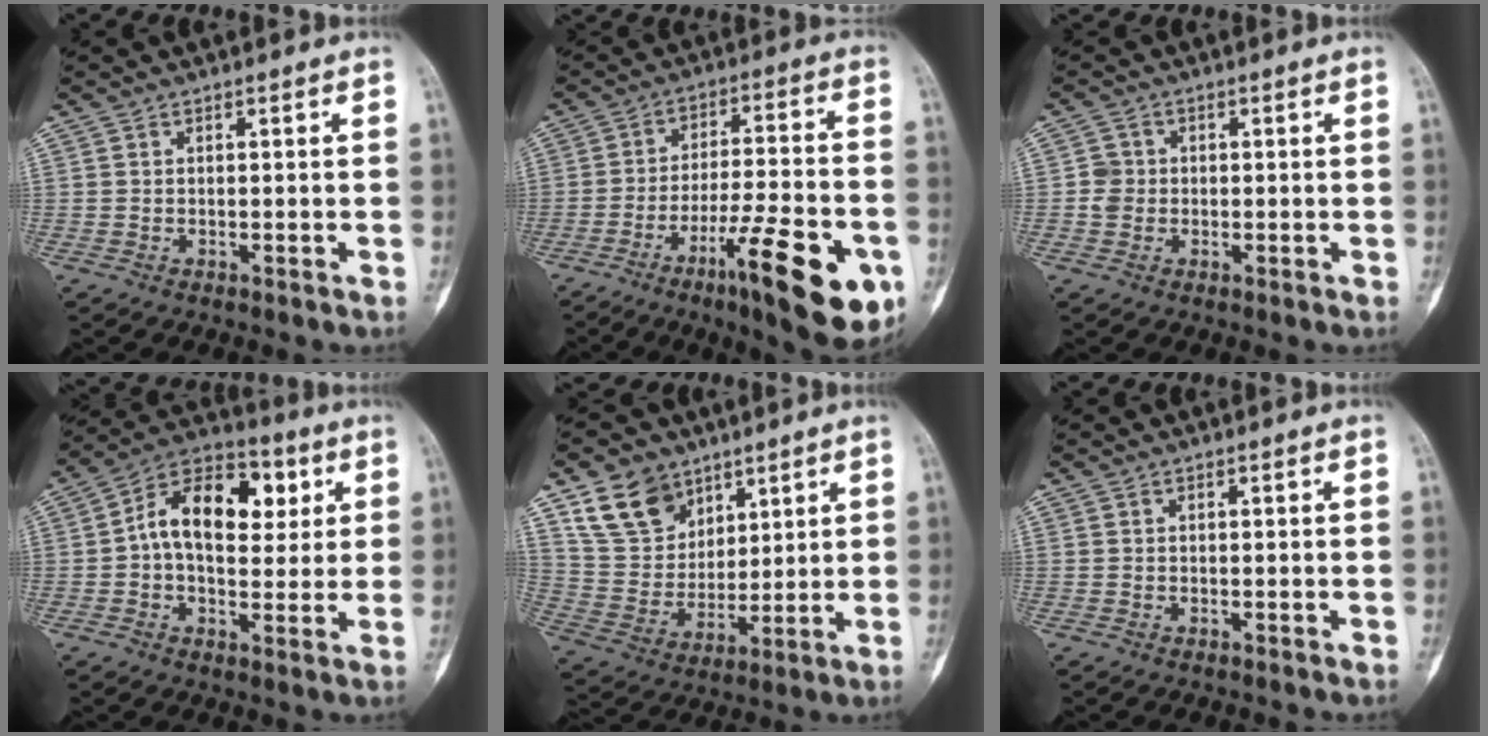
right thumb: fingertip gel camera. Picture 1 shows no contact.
{"total": 20.5, "force": [-8.9, 4.8, 17.8], "torque": [-0.247, 0.030, -0.130]}
{"total": 2.9, "force": [-0.2, 2.7, 1.0], "torque": [-0.004, 0.007, -0.006]}
{"total": 16.1, "force": [3.2, 9.9, 12.2], "torque": [-0.161, 0.017, 0.042]}
{"total": 13.2, "force": [8.2, 9.1, 4.8], "torque": [-0.064, -0.037, 0.164]}
{"total": 0.0}